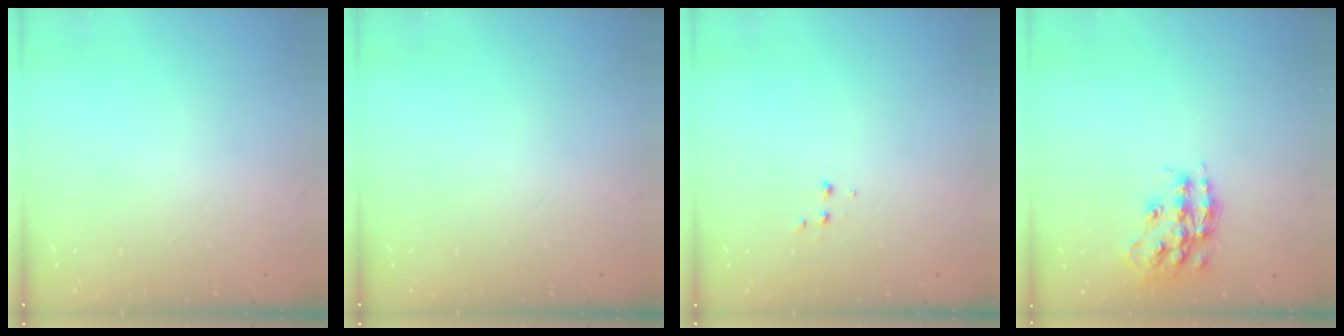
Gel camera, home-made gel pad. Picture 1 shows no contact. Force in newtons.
{"total": 0.0}
{"total": 1.9, "press": 1.9, "slide": 0.2}
{"total": 15.6, "press": 15.6, "slide": 0.9}